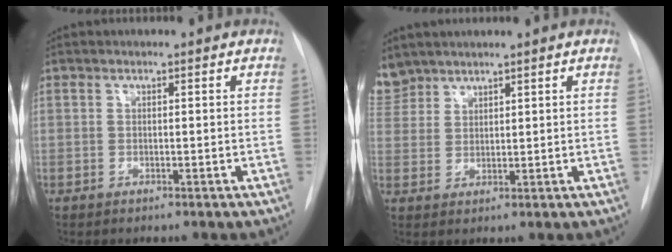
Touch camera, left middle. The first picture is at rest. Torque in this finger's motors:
{"motor_torque": [0.72, -0.74, 0.03, -0.10]}